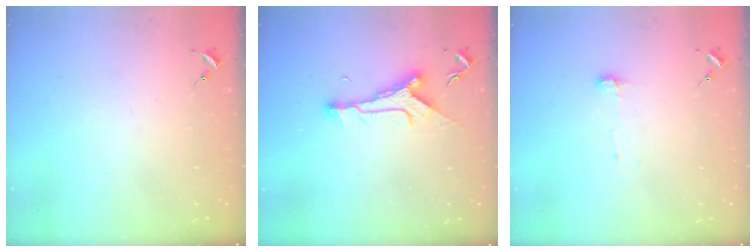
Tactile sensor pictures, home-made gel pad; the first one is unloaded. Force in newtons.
{"total": 10.1, "press": 10.1, "slide": 0.8}
{"total": 5.1, "press": 5.0, "slide": 0.6}